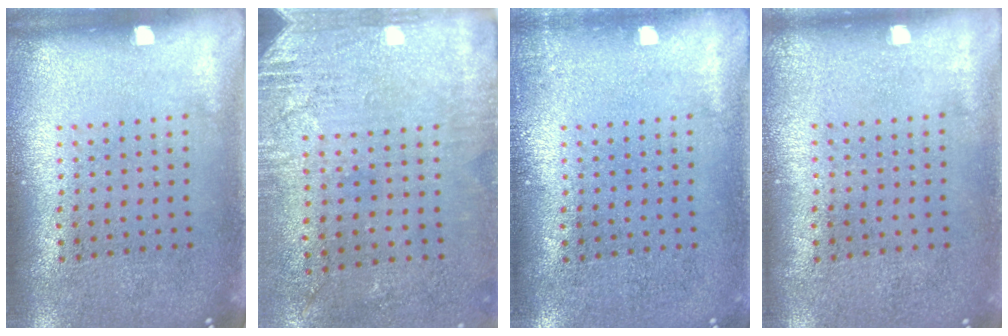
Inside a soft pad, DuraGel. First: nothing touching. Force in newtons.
{"total": 2.8, "press": 2.3, "slide": 1.6}
{"total": 0.7, "press": 0.7, "slide": 0.2}
{"total": 0.0}